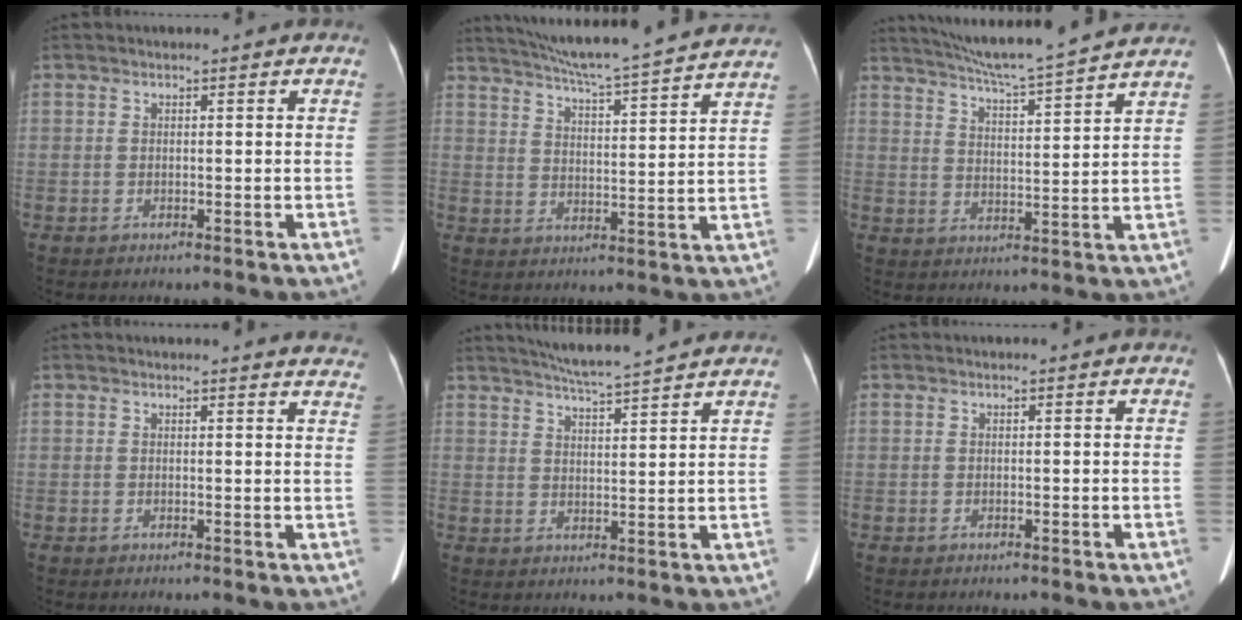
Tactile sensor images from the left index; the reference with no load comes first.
{"total": 20.5, "force": [18.6, -0.5, 8.5], "torque": [-0.144, -0.010, 0.252]}
{"total": 15.0, "force": [13.6, -1.0, 6.1], "torque": [-0.111, -0.002, 0.197]}
{"total": 9.5, "force": [9.4, 1.0, 1.5], "torque": [0.009, -0.038, 0.067]}
{"total": 9.5, "force": [8.7, -0.7, 3.8], "torque": [-0.071, 0.014, 0.130]}
{"total": 0.0}